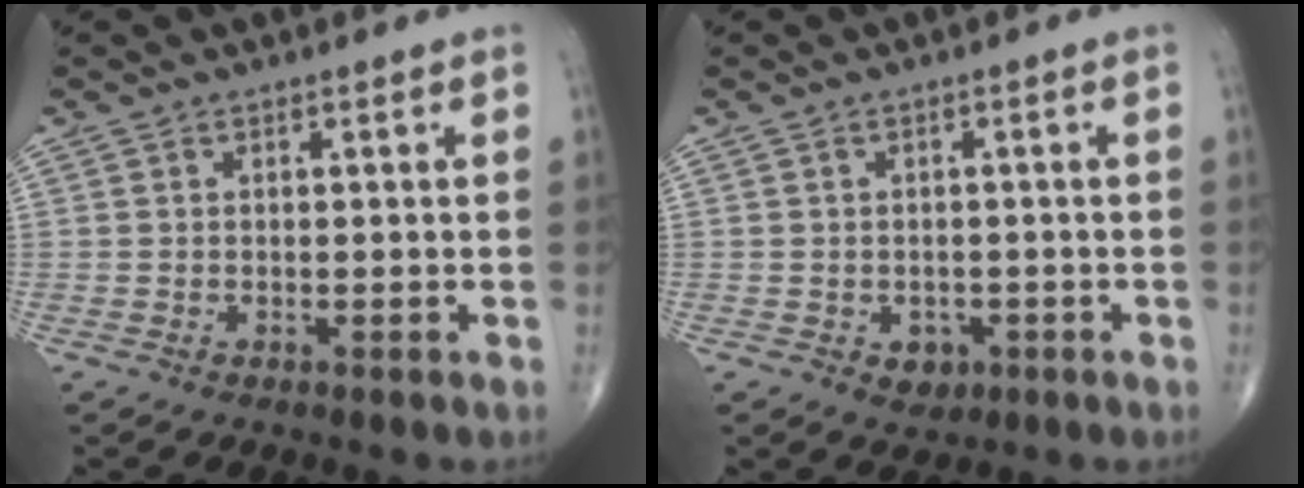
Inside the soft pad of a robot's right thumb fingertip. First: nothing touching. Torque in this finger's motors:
{"motor_torque": [0.04, 0.01, -0.15, -0.06, 0.01]}